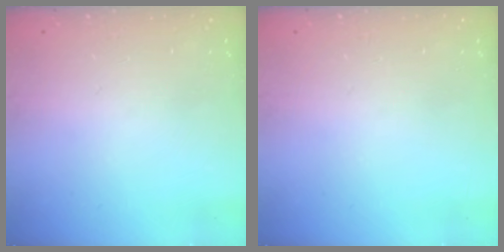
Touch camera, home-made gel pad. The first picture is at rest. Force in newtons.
{"total": 0.0}